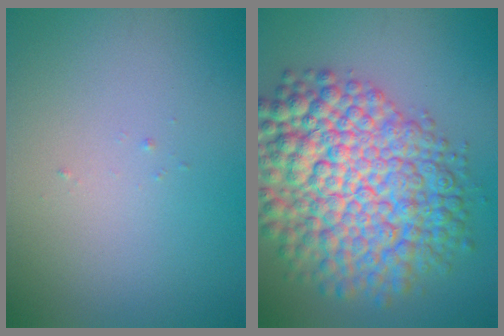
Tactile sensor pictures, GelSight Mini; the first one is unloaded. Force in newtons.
{"total": 12.9, "press": 12.9, "slide": 0.4}